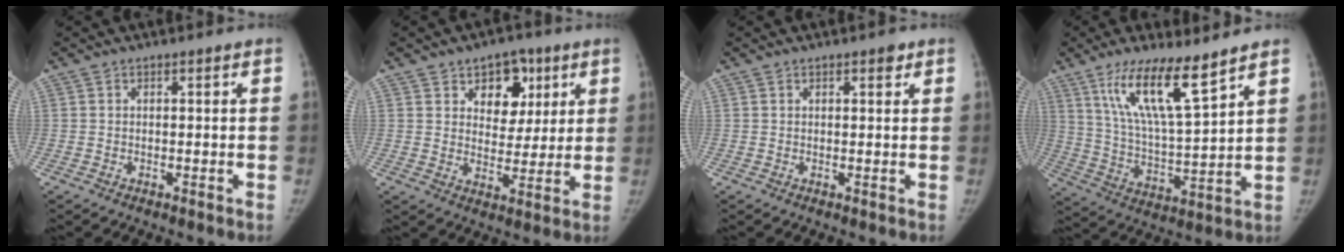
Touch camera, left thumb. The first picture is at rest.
{"total": 9.7, "force": [4.5, 7.0, 5.0], "torque": [-0.026, -0.017, 0.065]}
{"total": 1.3, "force": [0.8, 0.6, 0.9], "torque": [-0.004, -0.001, 0.008]}
{"total": 14.3, "force": [9.1, 2.5, 10.7], "torque": [-0.187, -0.055, 0.181]}